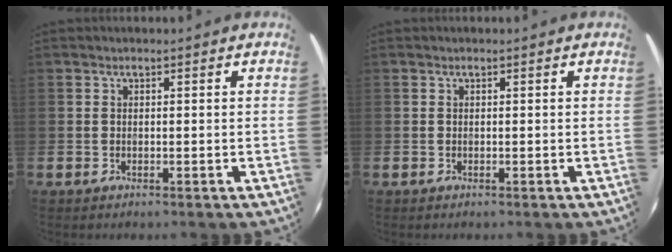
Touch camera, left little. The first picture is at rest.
{"total": 0.0}